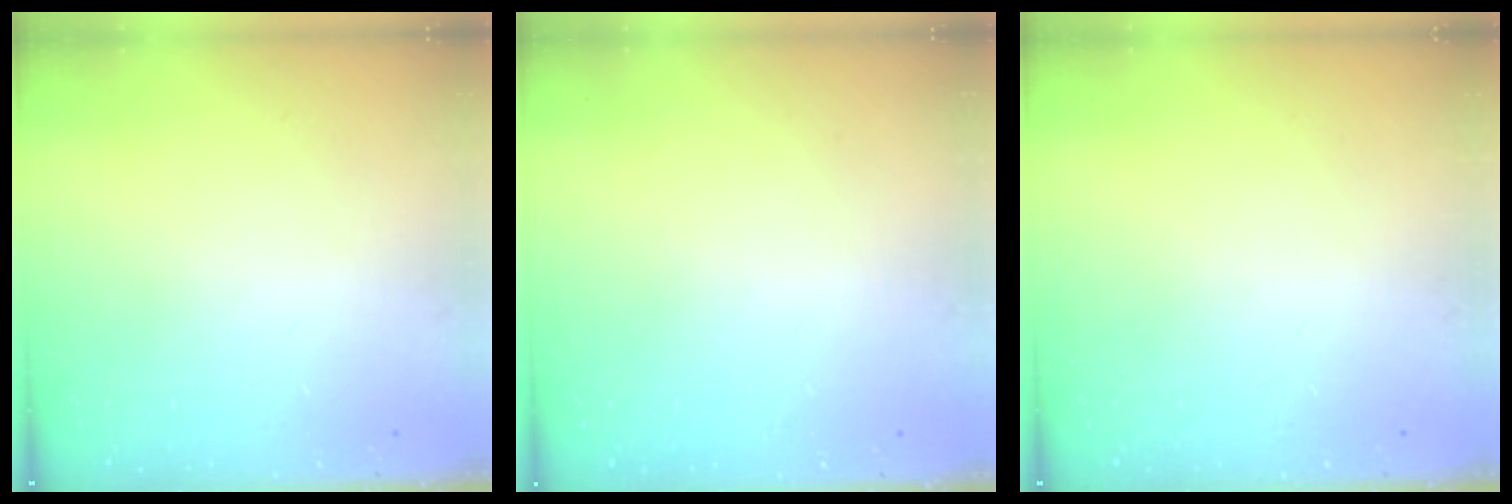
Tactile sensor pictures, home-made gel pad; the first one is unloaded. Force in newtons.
{"total": 0.5, "press": 0.5, "slide": 0.1}
{"total": 0.0}